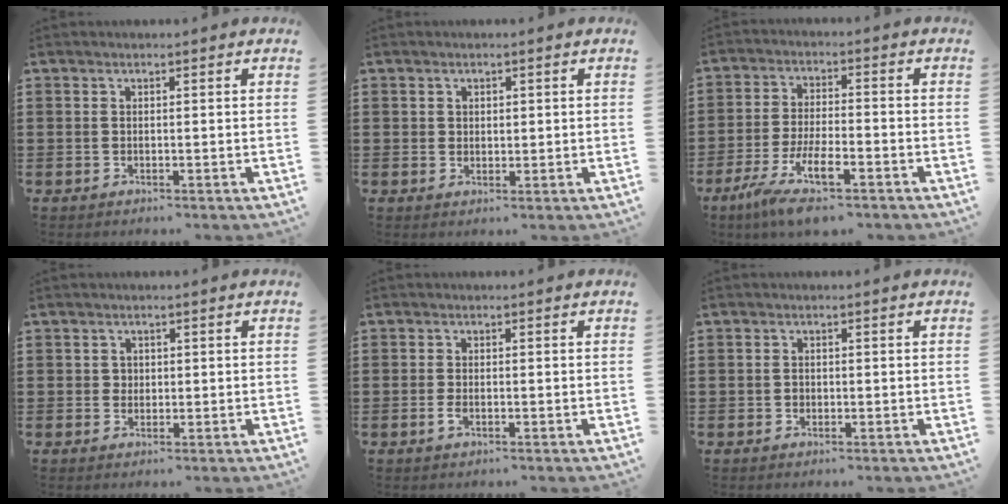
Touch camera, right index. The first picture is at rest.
{"total": 1.3, "force": [0.7, 1.1, 0.2], "torque": [-0.007, 0.007, 0.014]}
{"total": 7.7, "force": [-4.8, 1.8, 5.8], "torque": [-0.127, -0.006, -0.091]}
{"total": 1.3, "force": [0.3, 1.2, 0.3], "torque": [-0.010, 0.008, 0.005]}
{"total": 1.4, "force": [-0.5, 0.6, 1.1], "torque": [-0.030, -0.002, -0.012]}
{"total": 0.7, "force": [-0.3, 0.6, 0.3], "torque": [-0.007, 0.002, -0.006]}